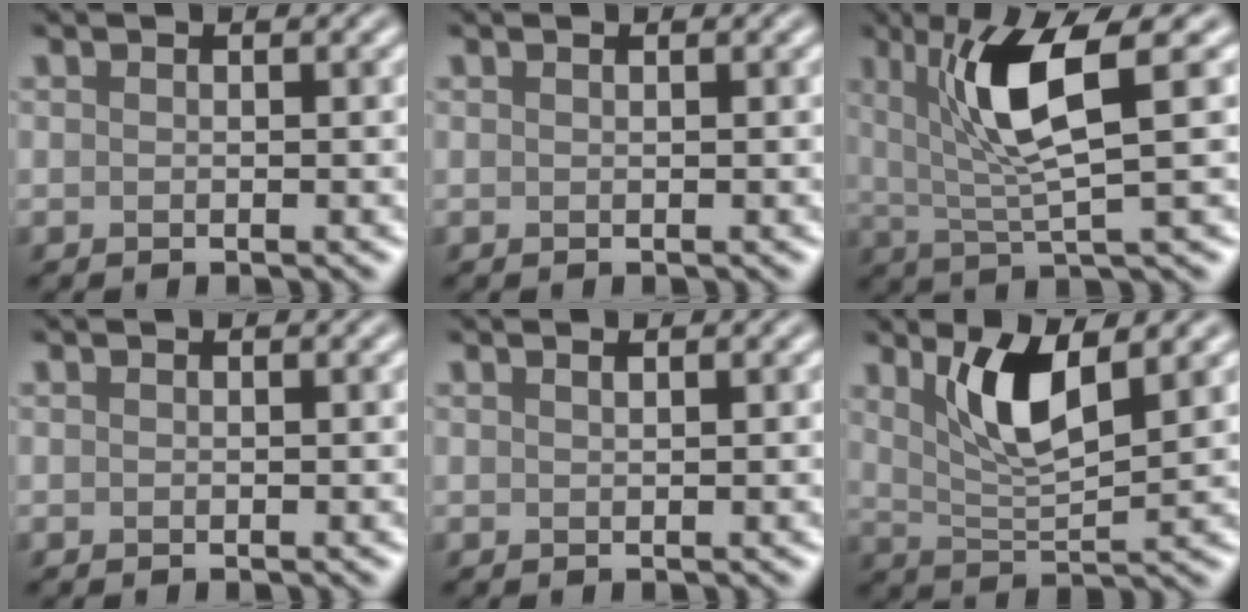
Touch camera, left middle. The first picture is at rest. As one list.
[{"total": 0.0}, {"total": 6.5, "force": [2.0, 1.3, 6.0], "torque": [-0.116, 0.001, 0.039]}, {"total": 0.0}, {"total": 0.5, "force": [0.4, 0.1, 0.3], "torque": [-0.003, 0.001, 0.008]}, {"total": 5.1, "force": [2.3, 1.4, 4.3], "torque": [-0.088, -0.006, 0.046]}]